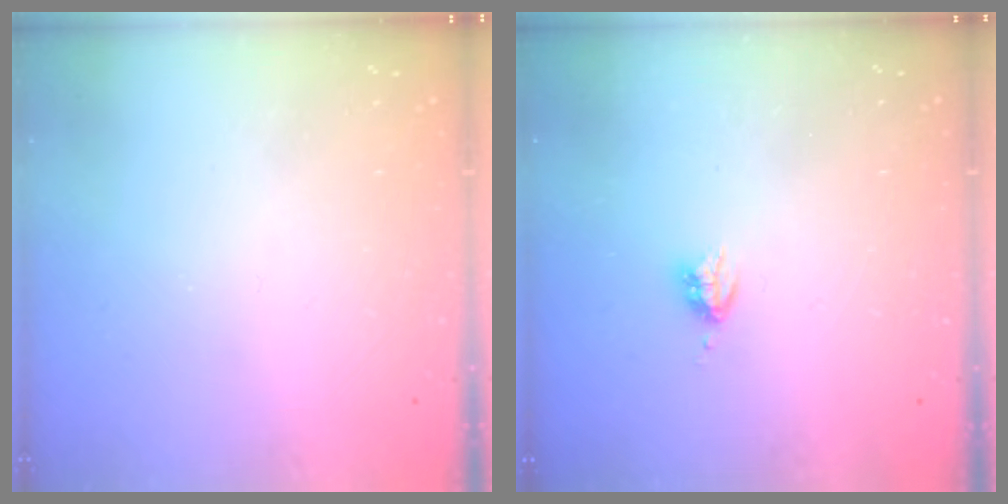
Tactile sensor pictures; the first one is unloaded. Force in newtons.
{"total": 3.6, "press": 3.6, "slide": 0.5}